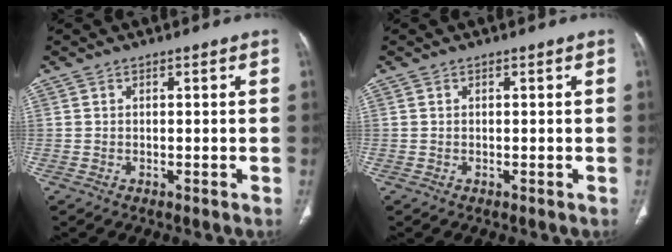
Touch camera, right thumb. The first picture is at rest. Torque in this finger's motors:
{"motor_torque": [-0.13, 0.14, -0.17, -0.12, 0.00]}